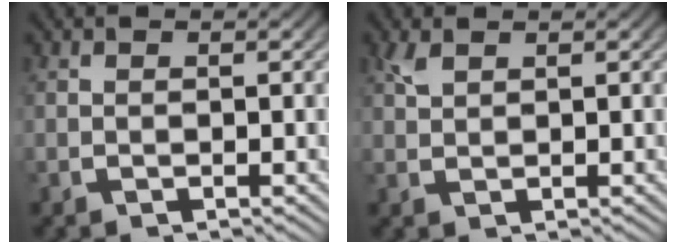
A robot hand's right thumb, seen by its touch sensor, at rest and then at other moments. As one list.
[{"total": 1.2, "force": [1.1, 0.4, 0.4], "torque": [-0.009, 0.002, 0.025]}]